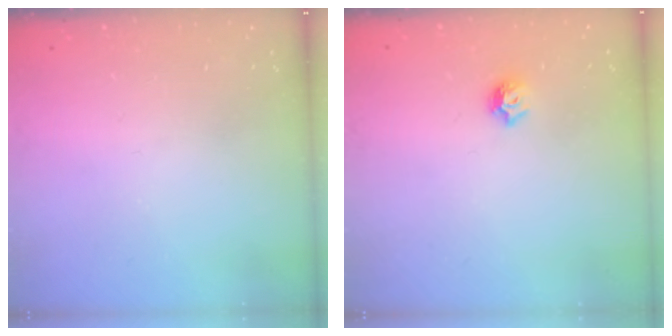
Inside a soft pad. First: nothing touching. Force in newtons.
{"total": 6.5, "press": 6.5, "slide": 0.7}